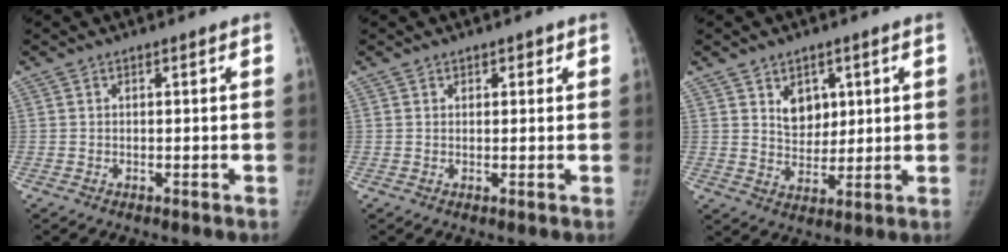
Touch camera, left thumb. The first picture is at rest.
{"total": 1.4, "force": [0.9, 0.9, 0.5], "torque": [0.009, -0.003, 0.008]}
{"total": 6.5, "force": [2.6, 4.7, 3.6], "torque": [-0.026, -0.020, 0.048]}